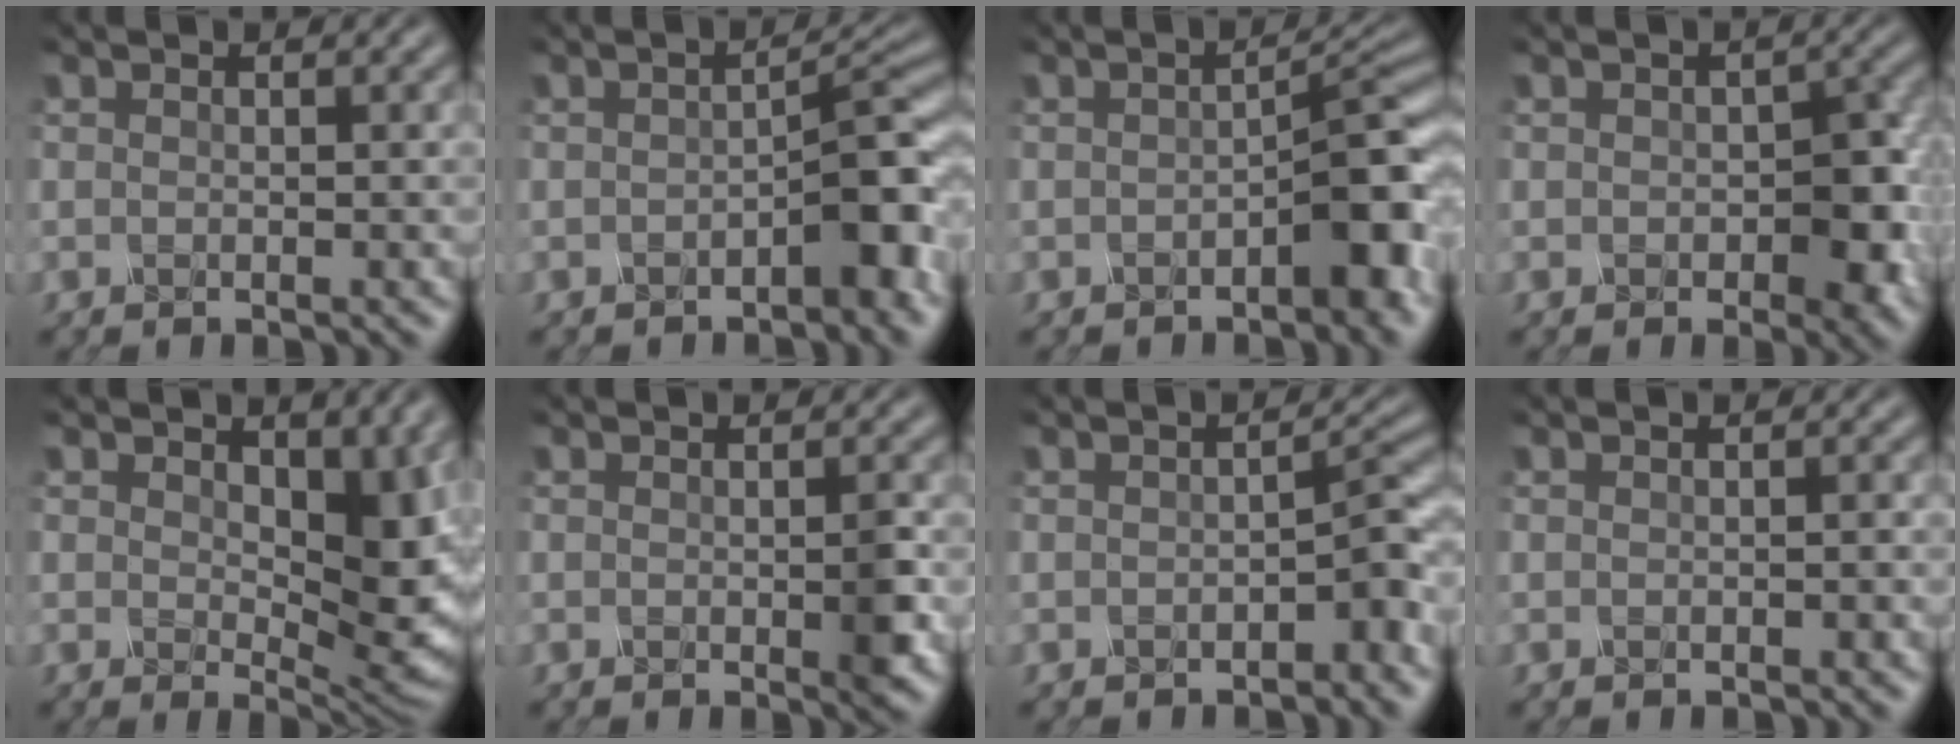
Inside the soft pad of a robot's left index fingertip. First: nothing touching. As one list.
[{"total": 3.6, "force": [-1.9, 0.6, 3.0], "torque": [-0.055, 0.010, -0.025]}, {"total": 4.2, "force": [-2.1, 0.8, 3.6], "torque": [-0.059, 0.011, -0.027]}, {"total": 3.8, "force": [-1.2, 2.1, 3.0], "torque": [-0.049, -0.001, -0.010]}, {"total": 7.3, "force": [1.0, 4.0, 6.0], "torque": [-0.103, -0.014, 0.031]}, {"total": 1.8, "force": [-0.7, 0.1, 1.7], "torque": [-0.045, -0.007, -0.002]}, {"total": 2.2, "force": [-1.5, 0.2, 1.6], "torque": [-0.036, 0.006, -0.016]}, {"total": 1.1, "force": [-0.4, 0.4, 0.9], "torque": [-0.008, 0.010, -0.008]}]